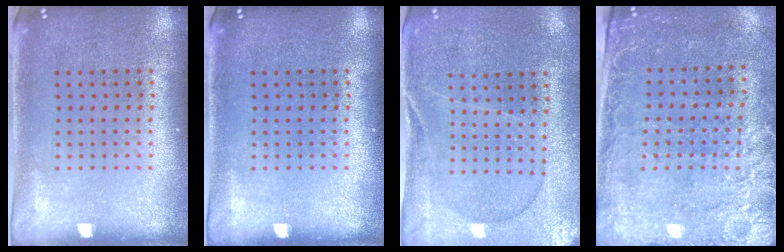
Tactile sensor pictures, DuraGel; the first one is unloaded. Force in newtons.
{"total": 0.0}
{"total": 0.6, "press": 0.5, "slide": 0.3}
{"total": 2.6, "press": 2.4, "slide": 1.1}